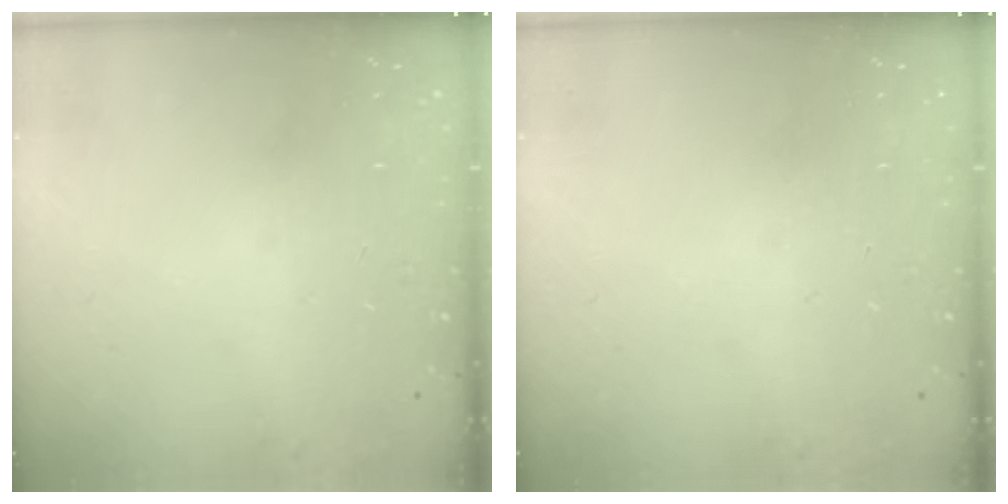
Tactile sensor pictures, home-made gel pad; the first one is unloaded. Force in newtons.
{"total": 0.0}